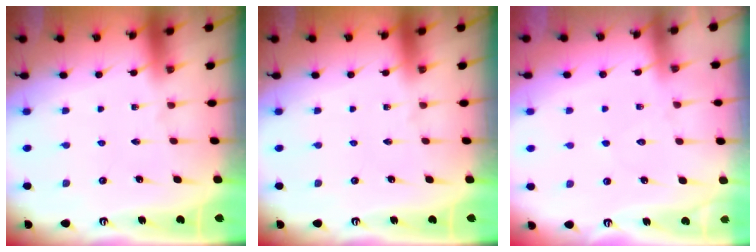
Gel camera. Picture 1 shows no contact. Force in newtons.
{"total": 0.0}
{"total": 5.7, "press": 5.6, "slide": 0.6}